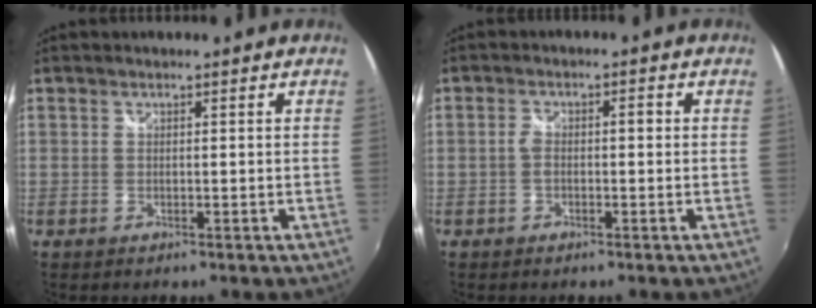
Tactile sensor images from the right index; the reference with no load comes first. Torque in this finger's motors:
{"motor_torque": [0.60, 0.11, 0.02, 0.04]}